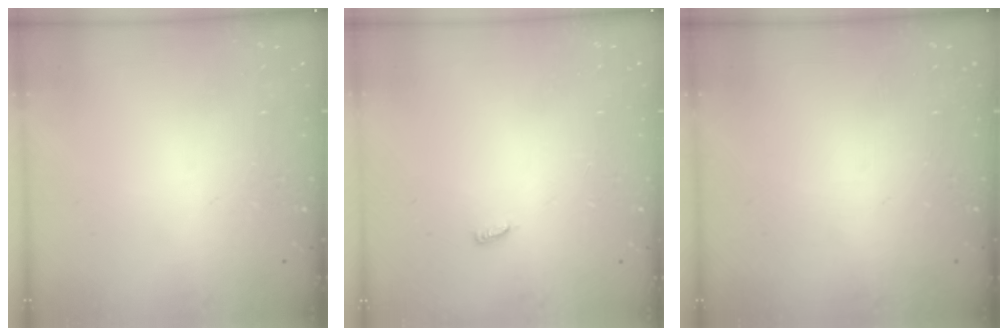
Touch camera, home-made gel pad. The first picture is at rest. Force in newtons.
{"total": 3.5, "press": 3.4, "slide": 0.6}
{"total": 0.0}